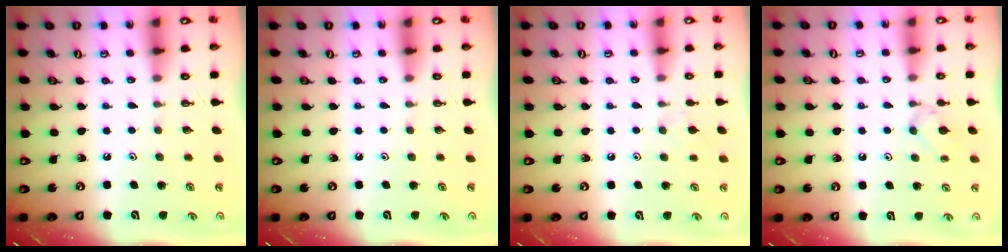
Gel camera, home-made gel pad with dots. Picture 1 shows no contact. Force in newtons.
{"total": 0.0}
{"total": 3.2, "press": 3.2, "slide": 0.7}
{"total": 3.1, "press": 3.0, "slide": 0.6}